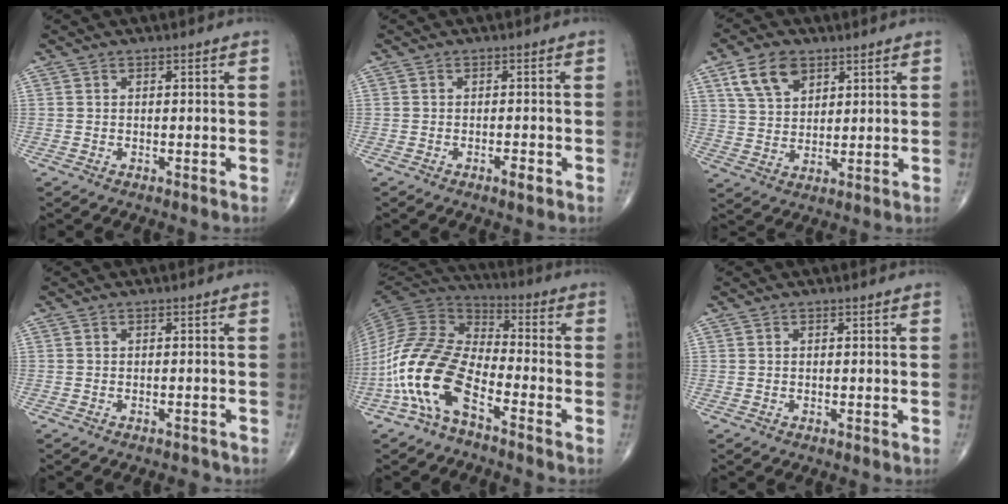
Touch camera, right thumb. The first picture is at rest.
{"total": 1.7, "force": [-0.9, 0.5, 1.3], "torque": [-0.024, -0.002, -0.017]}
{"total": 9.0, "force": [4.8, 5.7, 5.1], "torque": [-0.076, -0.016, 0.093]}
{"total": 2.1, "force": [-1.9, 0.7, 0.2], "torque": [-0.010, 0.012, -0.021]}
{"total": 16.4, "force": [-7.4, 7.6, 12.5], "torque": [-0.258, 0.053, -0.156]}
{"total": 0.0}